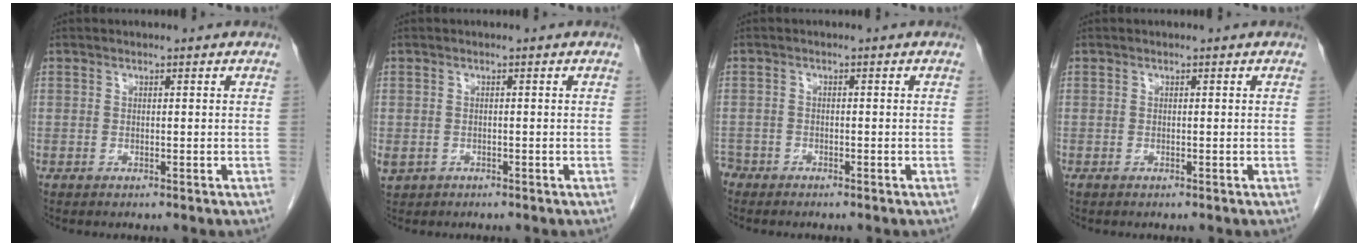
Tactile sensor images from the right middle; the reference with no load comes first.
{"total": 2.5, "force": [-1.2, 2.1, 0.8], "torque": [-0.013, 0.000, -0.013]}
{"total": 2.7, "force": [-2.3, 1.3, 0.2], "torque": [-0.002, 0.002, -0.043]}
{"total": 0.0}